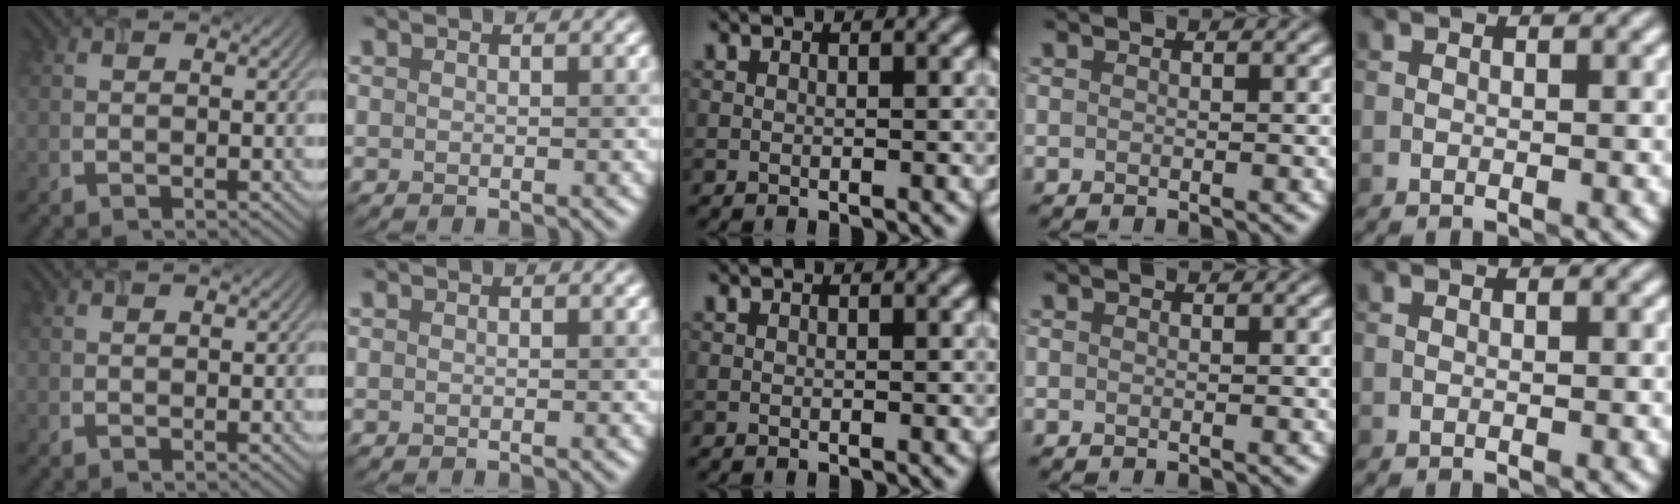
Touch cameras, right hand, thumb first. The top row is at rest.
{}